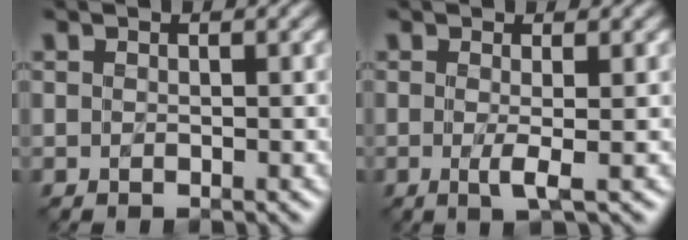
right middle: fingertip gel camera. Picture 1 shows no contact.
{"total": 1.3, "force": [-0.4, -0.3, 1.2], "torque": [-0.024, -0.004, -0.007]}